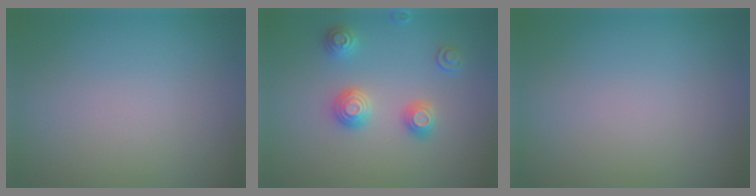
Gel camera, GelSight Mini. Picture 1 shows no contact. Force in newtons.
{"total": 2.8, "press": 2.8, "slide": 0.2}
{"total": 0.0}